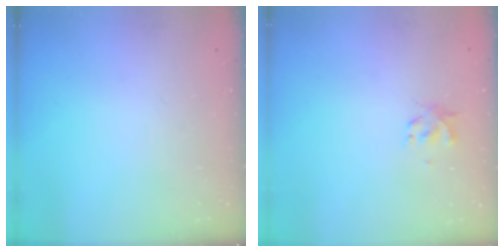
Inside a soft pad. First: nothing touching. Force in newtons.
{"total": 1.9, "press": 1.9, "slide": 0.3}